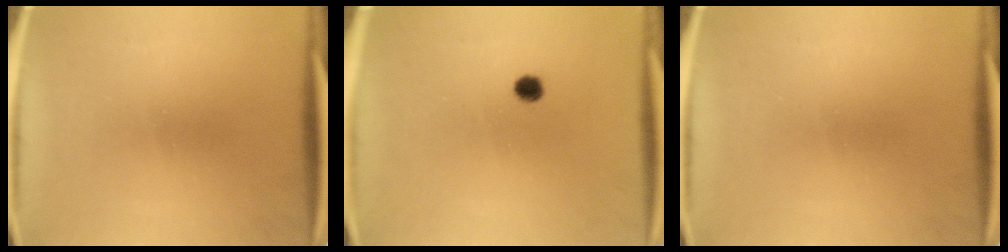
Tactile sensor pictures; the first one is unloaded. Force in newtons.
{"total": 1.4}
{"total": 0.0}